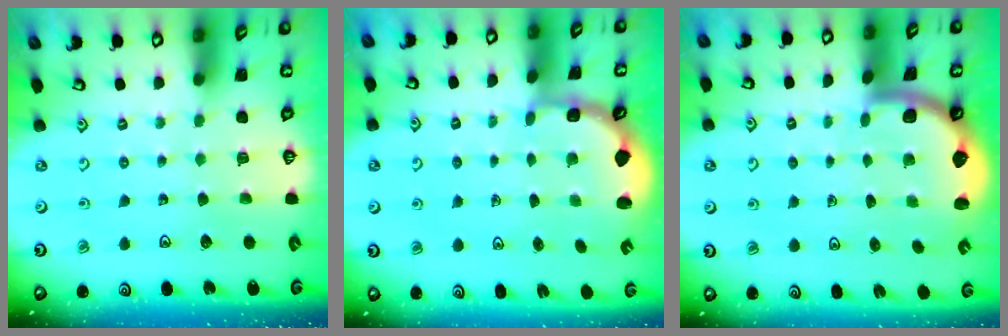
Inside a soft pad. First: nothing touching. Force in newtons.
{"total": 2.7, "press": 2.0, "slide": 1.8}
{"total": 1.8, "press": 1.8, "slide": 0.3}